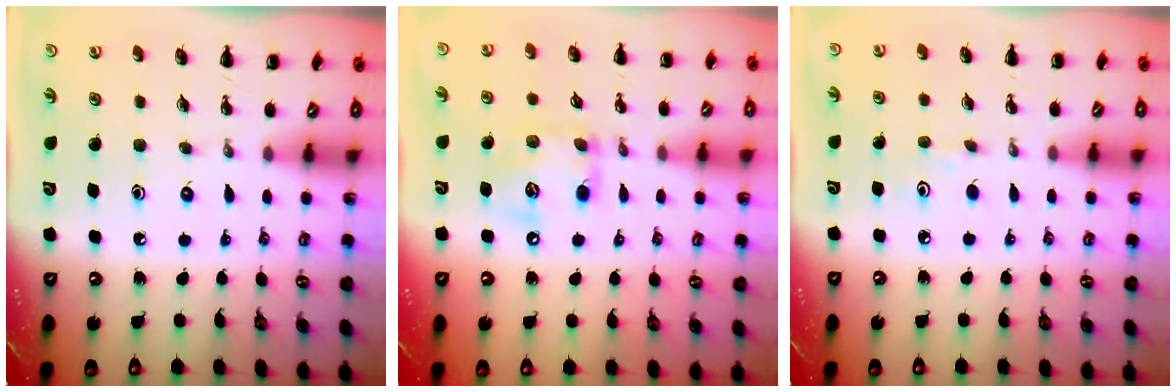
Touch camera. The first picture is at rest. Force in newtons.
{"total": 10.8, "press": 10.7, "slide": 1.6}
{"total": 2.9, "press": 2.7, "slide": 0.9}